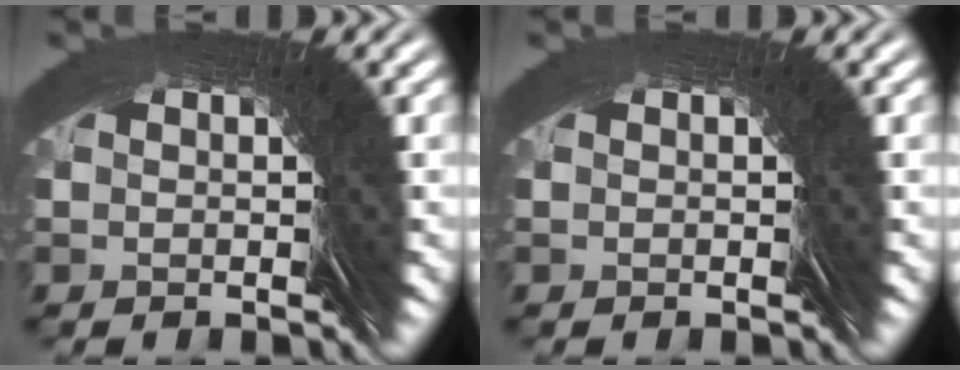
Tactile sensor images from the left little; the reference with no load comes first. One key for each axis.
{"total": 0.0}